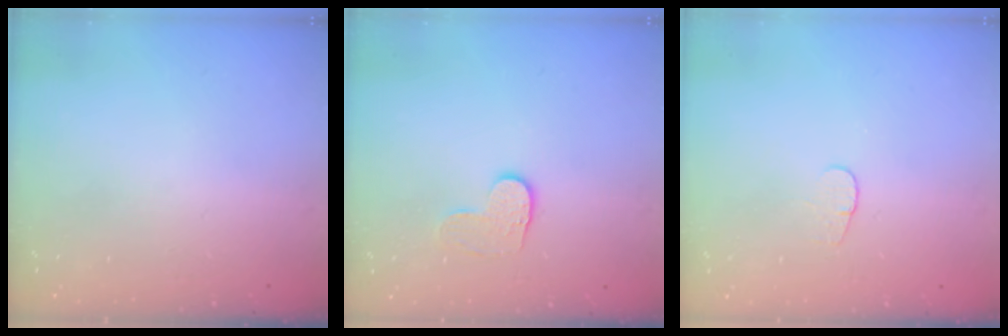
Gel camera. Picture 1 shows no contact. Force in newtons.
{"total": 4.3, "press": 4.3, "slide": 0.5}
{"total": 3.6, "press": 3.6, "slide": 0.4}